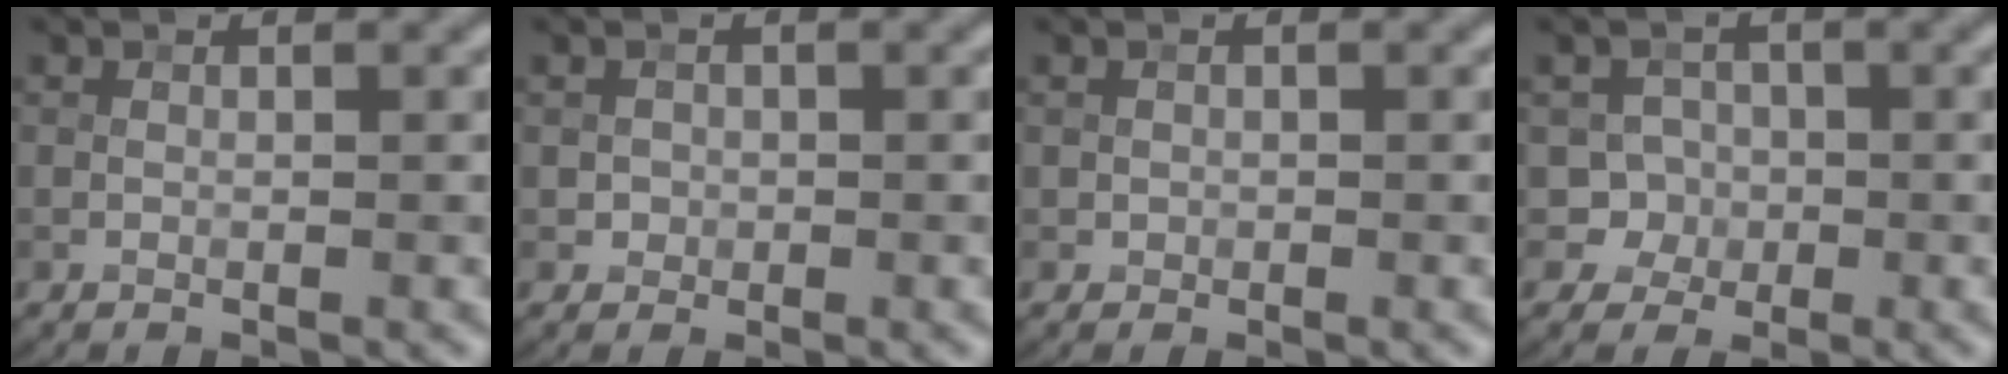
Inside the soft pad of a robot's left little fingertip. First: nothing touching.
{"total": 1.0, "force": [0.0, 1.0, 0.1], "torque": [0.011, -0.003, 0.000]}
{"total": 0.6, "force": [0.1, 0.6, 0.0], "torque": [0.005, -0.003, -0.001]}
{"total": 3.2, "force": [-0.9, 3.0, 0.4], "torque": [0.020, 0.005, -0.022]}